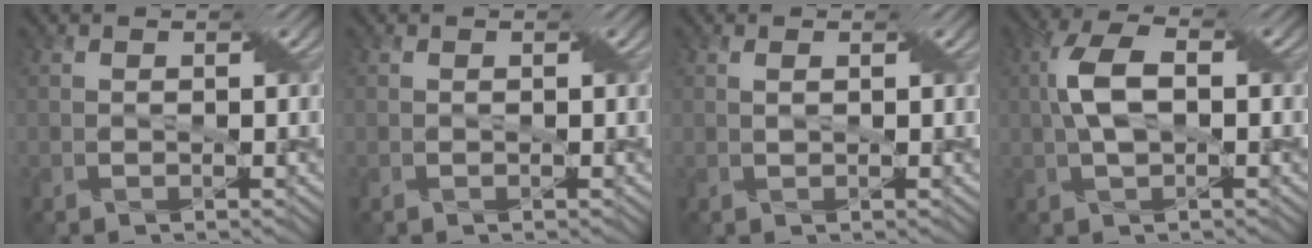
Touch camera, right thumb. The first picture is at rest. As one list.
[{"total": 0.0}, {"total": 0.9, "force": [0.5, -0.1, 0.7], "torque": [-0.014, 0.005, 0.008]}, {"total": 6.2, "force": [0.5, 2.9, 5.5], "torque": [-0.124, 0.014, 0.004]}]